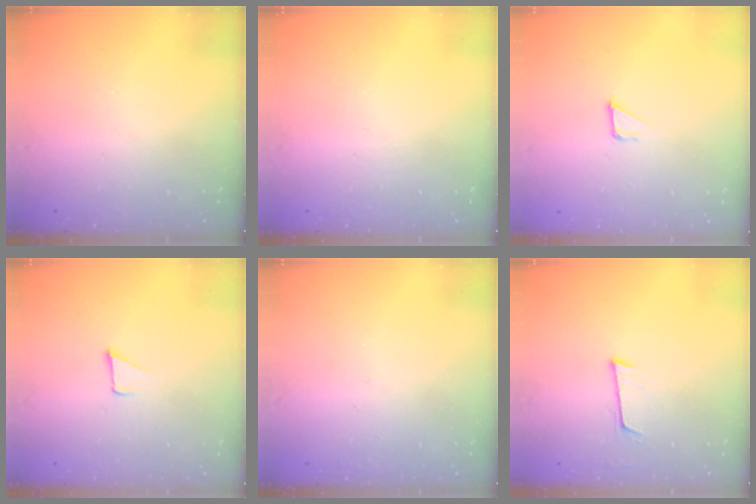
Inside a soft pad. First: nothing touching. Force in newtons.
{"total": 0.0}
{"total": 2.8, "press": 2.8, "slide": 0.1}
{"total": 1.5, "press": 1.5, "slide": 0.1}
{"total": 2.7, "press": 2.7, "slide": 0.3}
{"total": 5.8, "press": 5.5, "slide": 1.9}